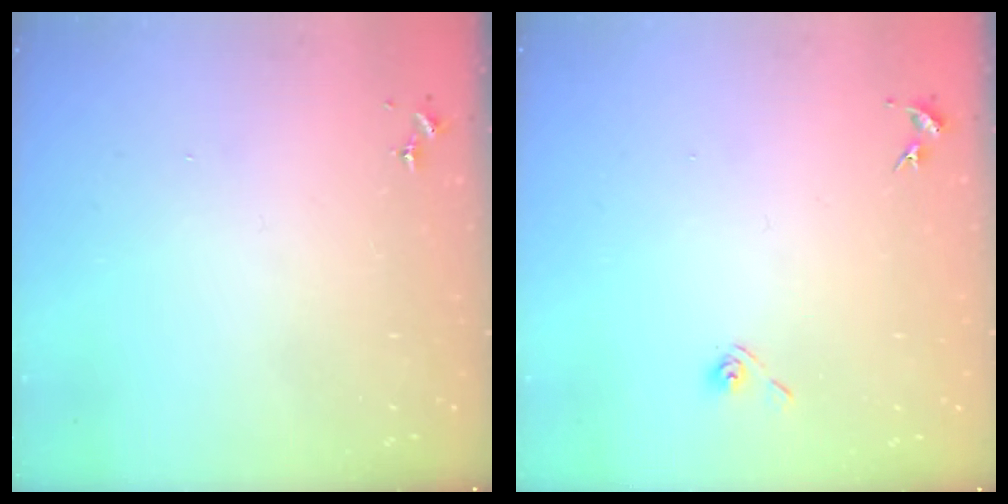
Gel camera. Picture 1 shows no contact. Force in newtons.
{"total": 3.9, "press": 3.4, "slide": 2.0}